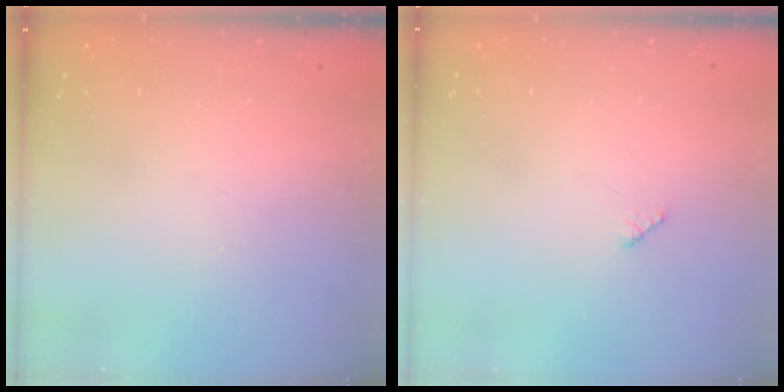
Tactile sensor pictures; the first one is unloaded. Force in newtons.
{"total": 2.9, "press": 2.9, "slide": 0.4}